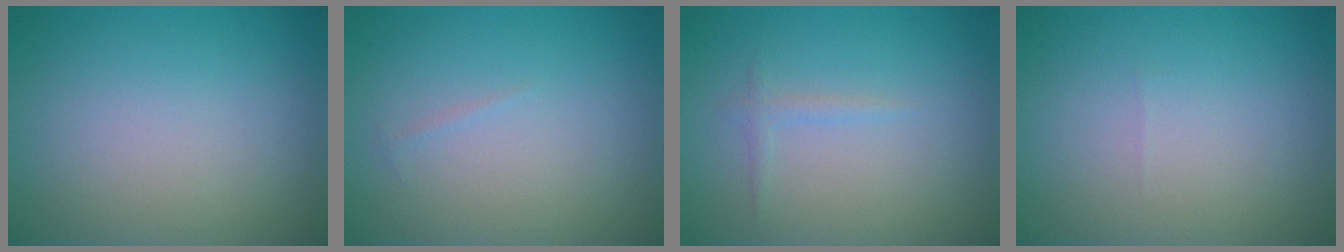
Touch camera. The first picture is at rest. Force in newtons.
{"total": 0.8, "press": 0.8, "slide": 0.2}
{"total": 0.8, "press": 0.8, "slide": 0.0}
{"total": 0.0}